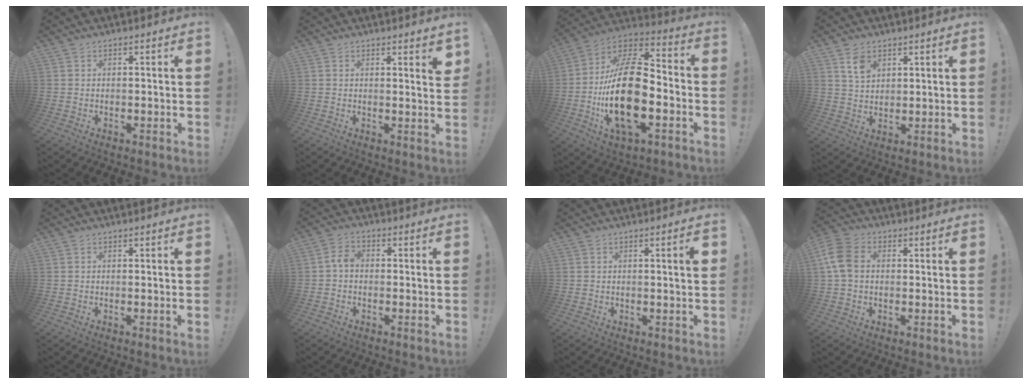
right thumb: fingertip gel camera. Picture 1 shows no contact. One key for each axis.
{"total": 2.5, "fx": 1.8, "fy": 0.1, "fz": 1.7, "tx": -0.011, "ty": -0.017, "tz": 0.025}
{"total": 25.0, "fx": -4.6, "fy": 12.4, "fz": 21.2, "tx": -0.416, "ty": 0.021, "tz": -0.076}
{"total": 6.5, "fx": 3.7, "fy": 4.5, "fz": 2.8, "tx": -0.045, "ty": -0.011, "tz": 0.069}
{"total": 0.7, "fx": -0.1, "fy": -0.1, "fz": 0.7, "tx": -0.011, "ty": -0.001, "tz": -0.004}
{"total": 3.9, "fx": -0.7, "fy": 2.4, "fz": 3.0, "tx": -0.062, "ty": 0.015, "tz": -0.014}
{"total": 2.2, "fx": 0.4, "fy": -0.2, "fz": 2.2, "tx": -0.039, "ty": 0.000, "tz": 0.003}
{"total": 8.7, "fx": 1.1, "fy": 6.1, "fz": 6.1, "tx": -0.137, "ty": 0.009, "tz": 0.026}